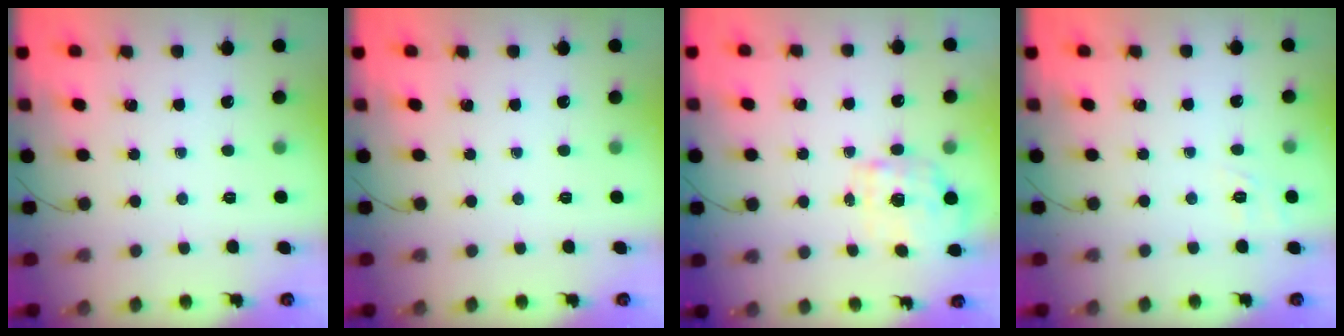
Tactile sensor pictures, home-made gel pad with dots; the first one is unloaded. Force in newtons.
{"total": 0.0}
{"total": 2.4, "press": 2.1, "slide": 1.2}
{"total": 2.0, "press": 0.9, "slide": 1.8}